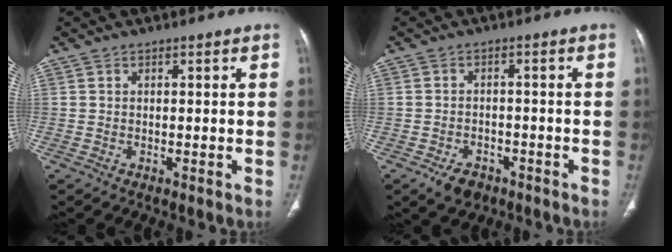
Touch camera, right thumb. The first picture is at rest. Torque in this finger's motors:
{"motor_torque": [0.75, 0.06, 0.00, -0.27, -0.03]}